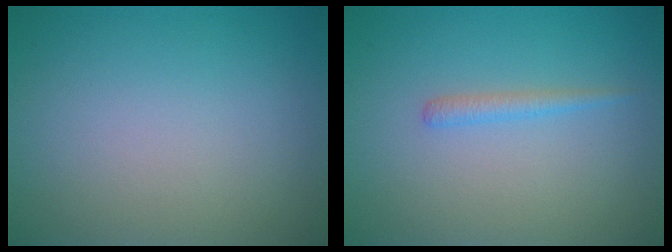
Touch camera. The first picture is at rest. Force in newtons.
{"total": 1.1, "press": 1.1, "slide": 0.1}